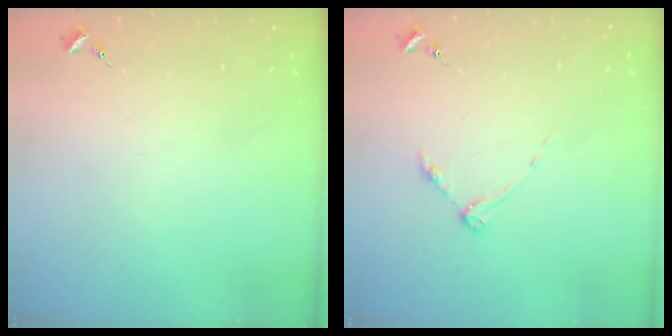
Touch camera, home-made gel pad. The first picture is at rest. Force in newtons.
{"total": 4.9, "press": 4.8, "slide": 0.7}